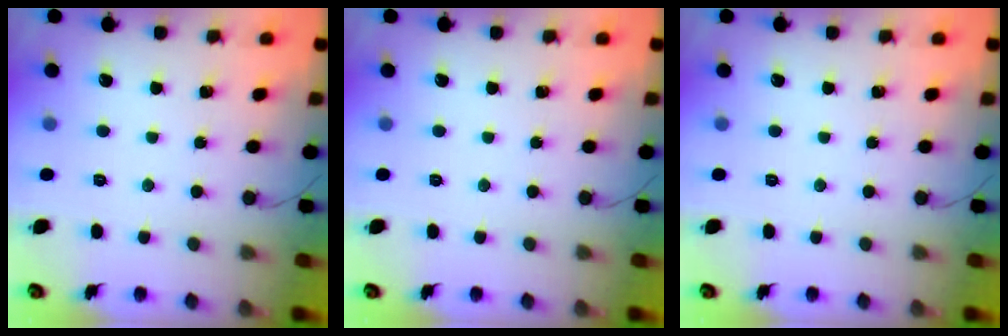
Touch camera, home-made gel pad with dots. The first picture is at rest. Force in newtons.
{"total": 0.0}
{"total": 0.0}